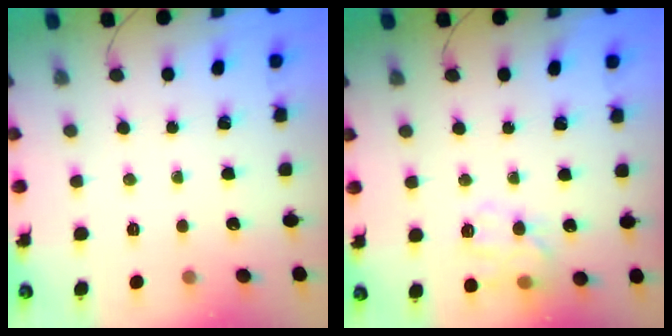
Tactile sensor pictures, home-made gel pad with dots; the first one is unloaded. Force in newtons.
{"total": 12.0, "press": 11.9, "slide": 1.4}